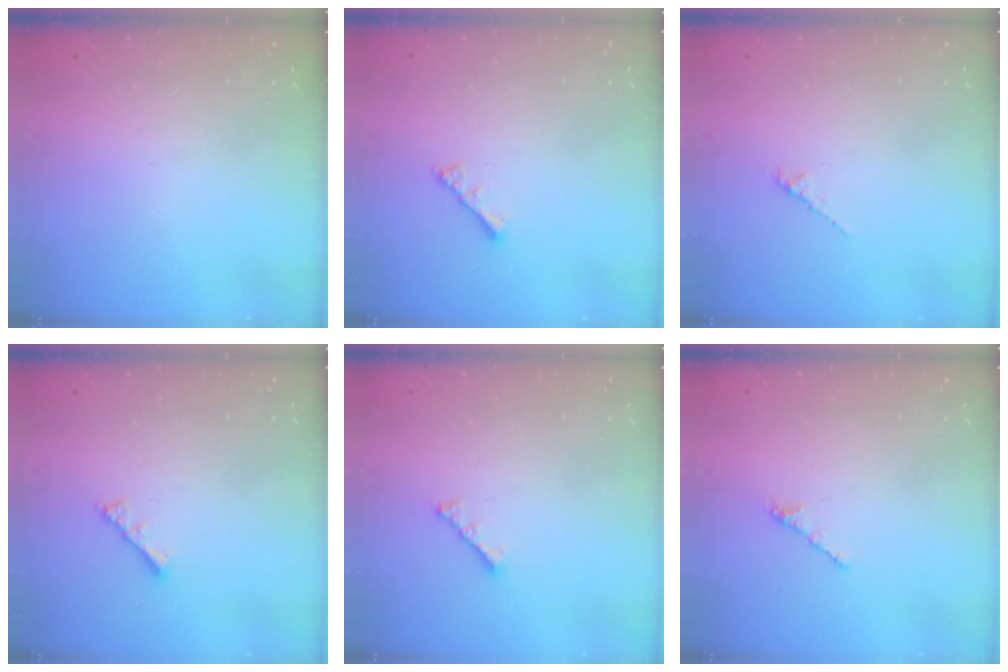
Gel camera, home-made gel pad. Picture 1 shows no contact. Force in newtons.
{"total": 2.8, "press": 2.8, "slide": 0.6}
{"total": 1.6, "press": 1.5, "slide": 0.5}
{"total": 2.8, "press": 2.8, "slide": 0.6}
{"total": 2.4, "press": 2.3, "slide": 0.6}
{"total": 1.7, "press": 1.6, "slide": 0.5}